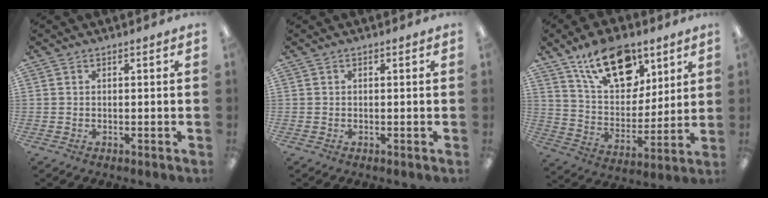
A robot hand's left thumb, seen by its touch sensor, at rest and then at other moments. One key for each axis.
{"total": 0.0}
{"total": 18.5, "fx": 11.5, "fy": 10.2, "fz": 10.3, "tx": -0.156, "ty": -0.053, "tz": 0.202}